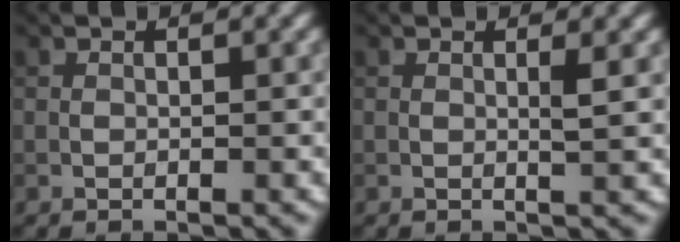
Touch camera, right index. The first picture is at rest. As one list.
[{"total": 1.0, "force": [0.3, 0.0, 1.0], "torque": [-0.018, 0.000, 0.002]}]